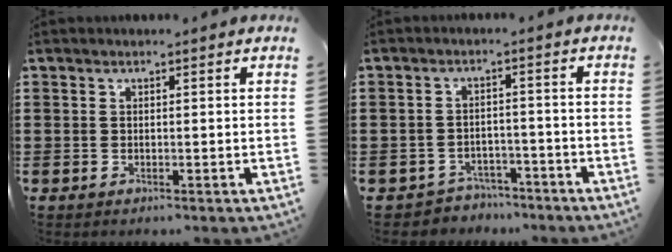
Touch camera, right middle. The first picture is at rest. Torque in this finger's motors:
{"motor_torque": [0.46, -0.13, -0.02, -0.02]}